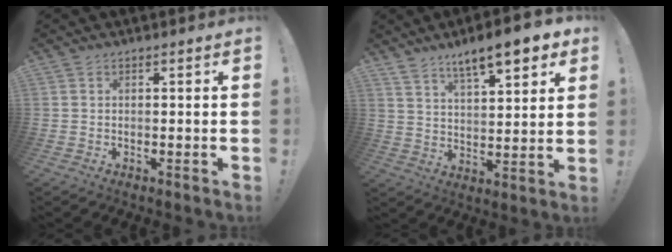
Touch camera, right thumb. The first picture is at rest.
{"total": 11.1, "force": [8.1, 2.9, 7.1], "torque": [-0.109, -0.050, 0.136]}